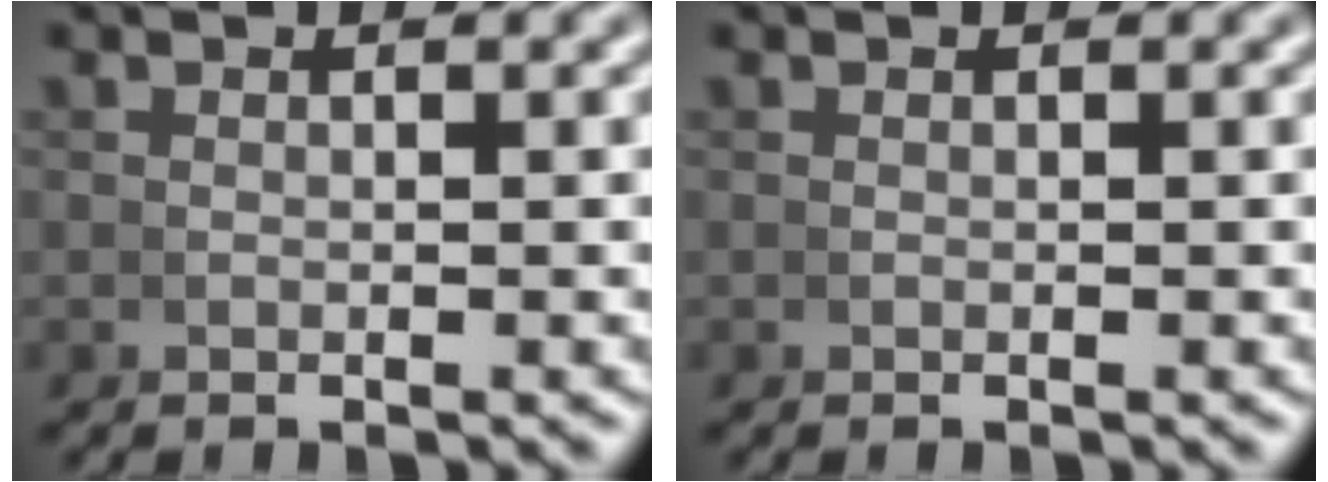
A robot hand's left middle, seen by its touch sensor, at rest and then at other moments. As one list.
[{"total": 0.0}]